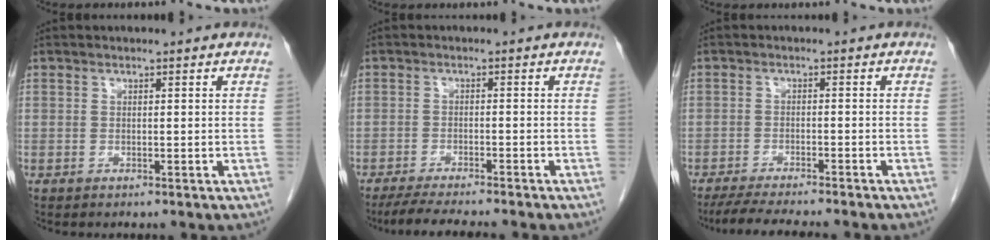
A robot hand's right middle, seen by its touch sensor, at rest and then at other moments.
{"total": 7.4, "force": [-6.5, 0.0, 3.6], "torque": [-0.047, -0.018, -0.104]}
{"total": 8.6, "force": [-7.6, 0.1, 4.1], "torque": [-0.053, -0.018, -0.121]}